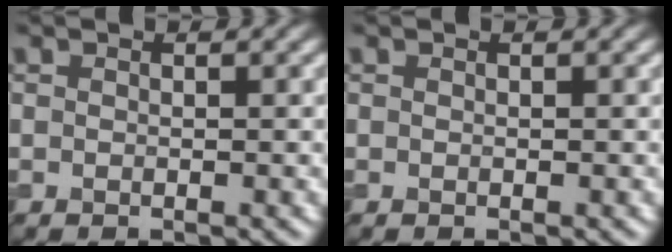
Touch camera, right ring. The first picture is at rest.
{"total": 0.0}